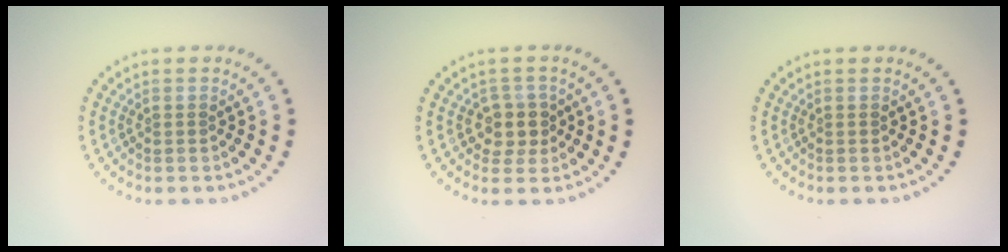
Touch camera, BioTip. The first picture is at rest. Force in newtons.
{"total": 2.5, "press": 2.2, "slide": 1.2}
{"total": 0.0}